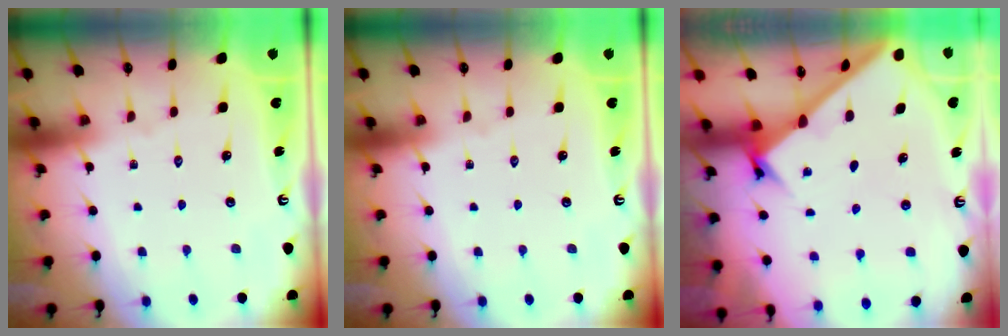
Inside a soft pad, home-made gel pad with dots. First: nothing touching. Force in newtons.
{"total": 0.0}
{"total": 3.1, "press": 3.1, "slide": 0.2}